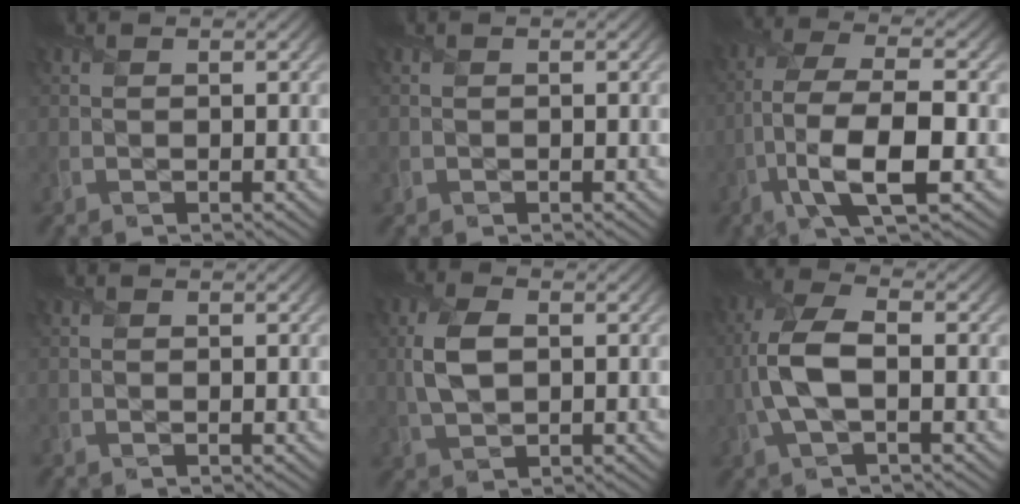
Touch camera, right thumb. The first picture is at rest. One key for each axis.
{"total": 0.5, "fx": -0.2, "fy": 0.5, "fz": 0.0, "tx": 0.003, "ty": -0.005, "tz": -0.005}
{"total": 10.7, "fx": -3.5, "fy": 3.7, "fz": 9.4, "tx": -0.192, "ty": 0.001, "tz": -0.074}
{"total": 0.0}
{"total": 5.4, "fx": 0.6, "fy": 3.2, "fz": 4.3, "tx": -0.107, "ty": 0.004, "tz": 0.011}
{"total": 7.6, "fx": -0.8, "fy": 3.4, "fz": 6.8, "tx": -0.169, "ty": 0.010, "tz": -0.022}